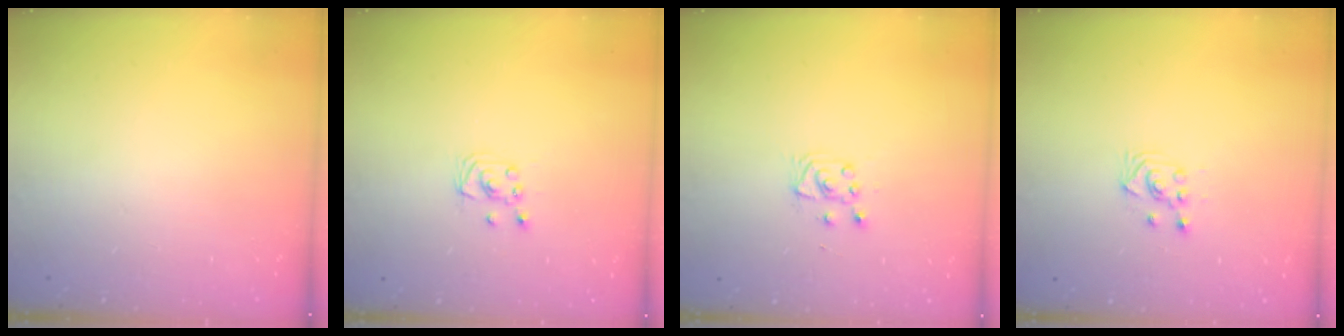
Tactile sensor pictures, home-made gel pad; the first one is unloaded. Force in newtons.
{"total": 2.3, "press": 2.2, "slide": 0.3}
{"total": 4.9, "press": 4.9, "slide": 0.5}
{"total": 2.6, "press": 2.6, "slide": 0.3}